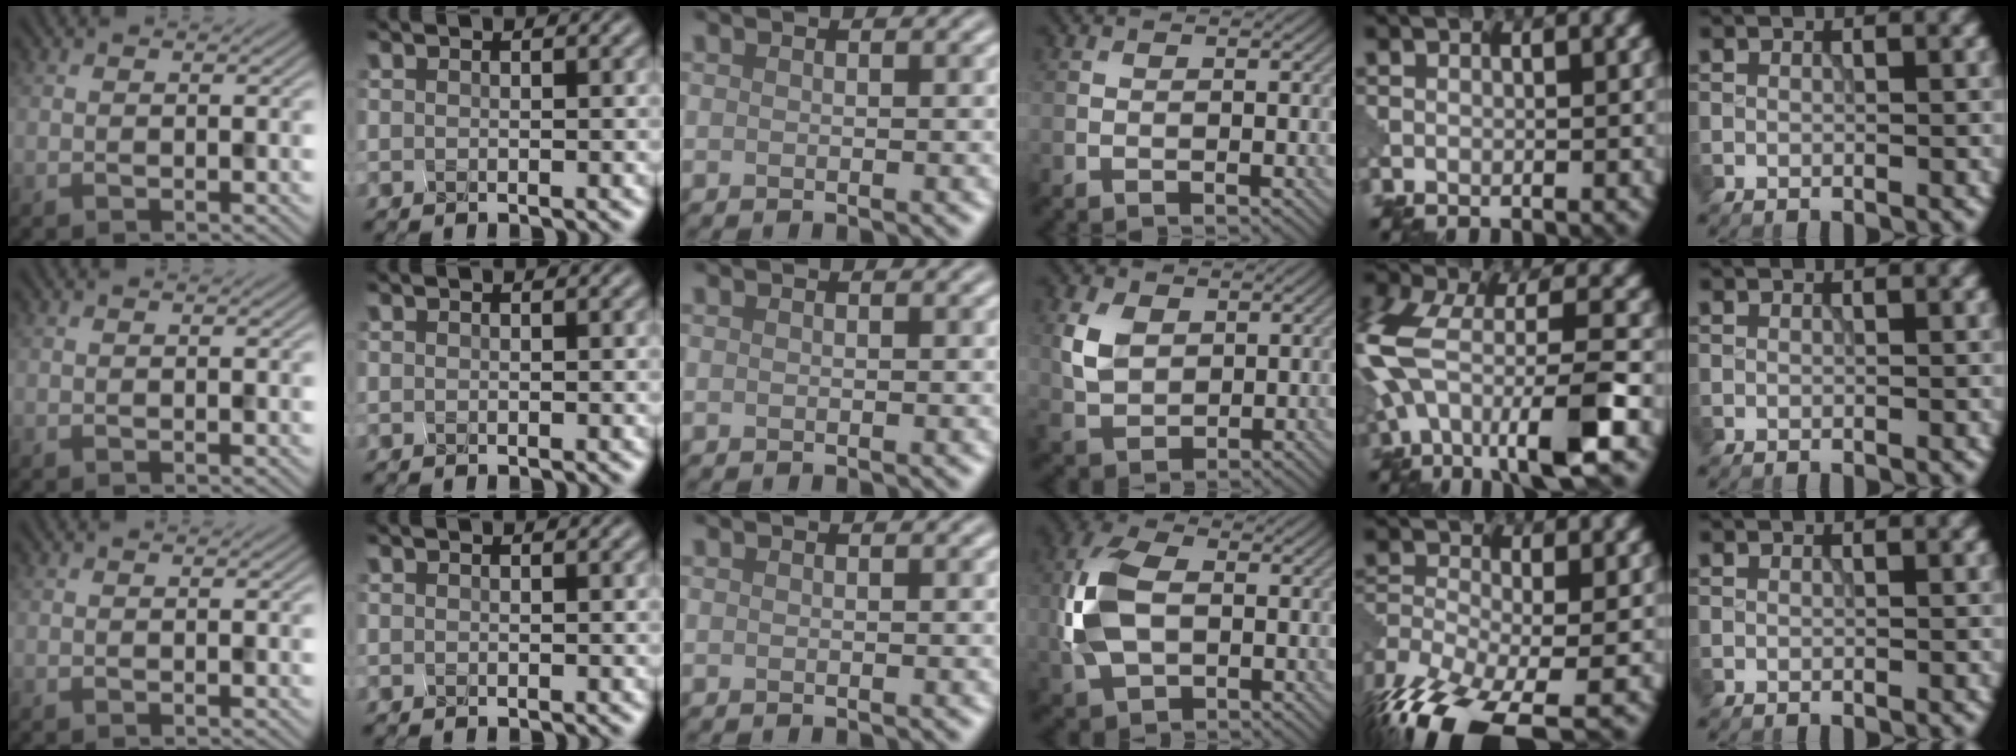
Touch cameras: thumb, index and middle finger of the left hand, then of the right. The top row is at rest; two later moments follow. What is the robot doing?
{"motion": "squeeze", "object": "clothespin"}